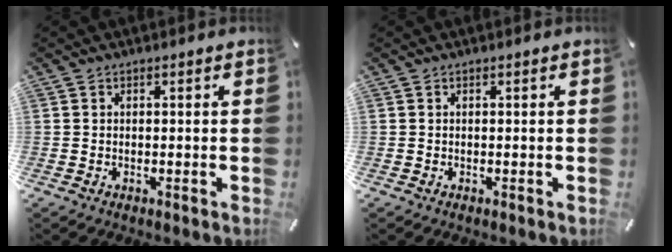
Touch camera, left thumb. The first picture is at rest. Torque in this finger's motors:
{"motor_torque": [0.00, 0.00, 0.00, 0.00, 0.00]}